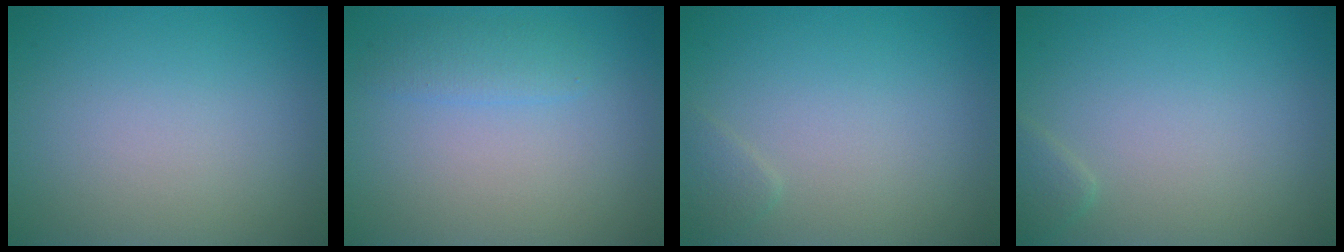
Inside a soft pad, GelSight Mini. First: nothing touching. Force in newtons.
{"total": 1.6, "press": 1.6, "slide": 0.2}
{"total": 0.9, "press": 0.9, "slide": 0.1}
{"total": 1.1, "press": 1.1, "slide": 0.1}